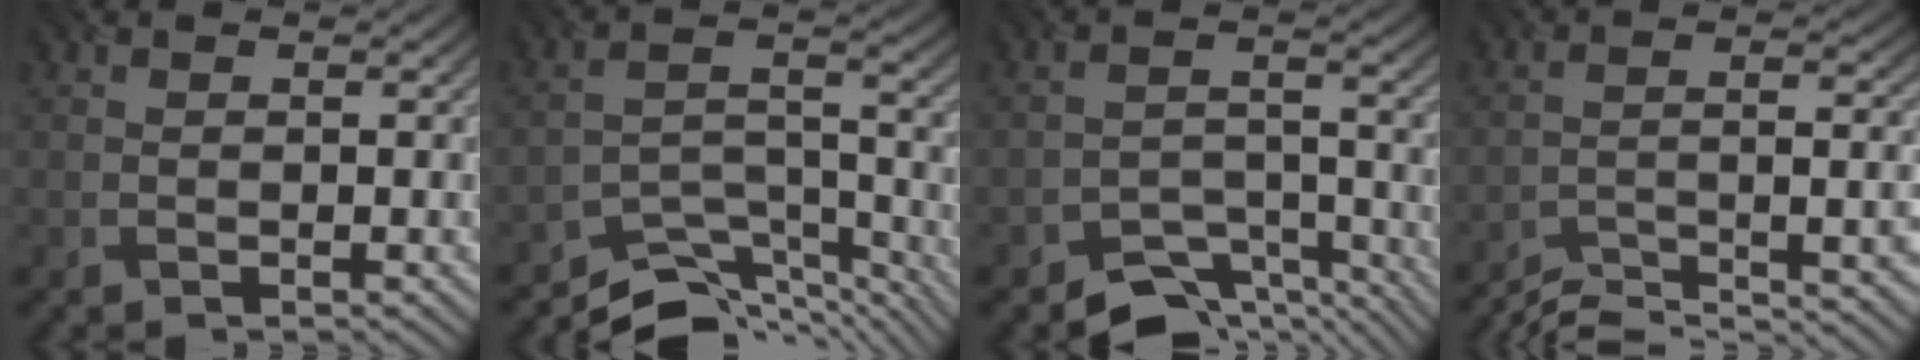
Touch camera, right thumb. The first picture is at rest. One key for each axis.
{"total": 9.6, "fx": -8.7, "fy": 2.5, "fz": 3.3, "tx": -0.051, "ty": -0.005, "tz": -0.155}
{"total": 6.8, "fx": -5.8, "fy": 2.6, "fz": 2.4, "tx": -0.035, "ty": -0.005, "tz": -0.103}
{"total": 9.7, "fx": -8.1, "fy": 1.6, "fz": 5.0, "tx": -0.073, "ty": 0.008, "tz": -0.133}